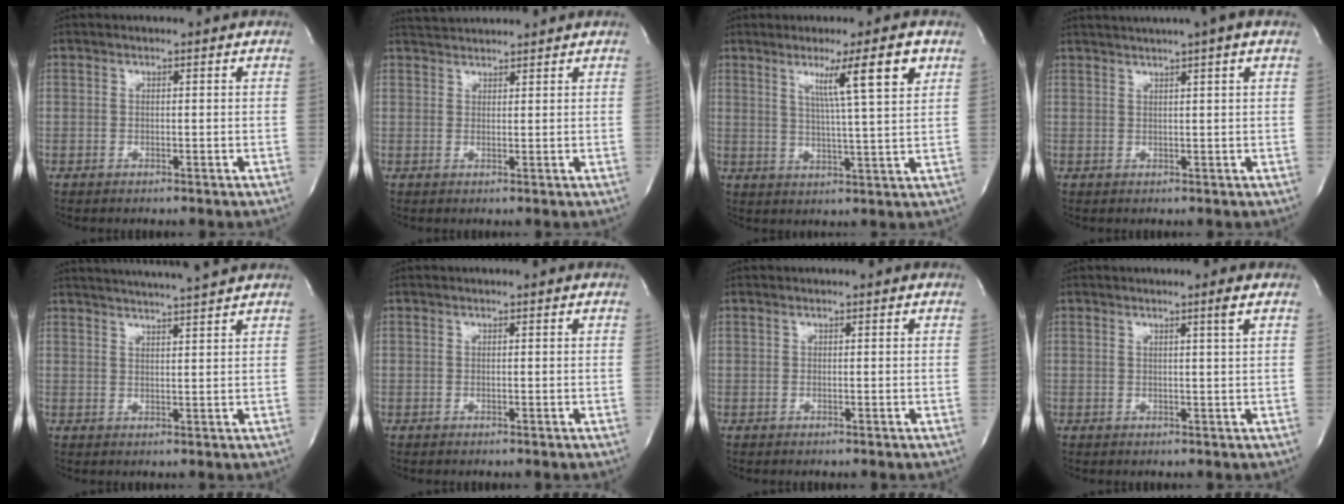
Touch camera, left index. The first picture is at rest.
{"total": 3.5, "force": [3.5, 0.0, 0.4], "torque": [-0.013, 0.025, 0.063]}
{"total": 8.8, "force": [4.1, -0.9, 7.7], "torque": [-0.123, -0.008, 0.064]}
{"total": 7.2, "force": [5.4, -0.9, 4.7], "torque": [-0.078, 0.023, 0.065]}
{"total": 10.0, "force": [9.2, -1.1, 3.8], "torque": [-0.068, 0.004, 0.122]}
{"total": 0.0}
{"total": 0.0}
{"total": 1.5, "force": [0.6, -0.8, 1.2], "torque": [-0.031, -0.012, 0.013]}